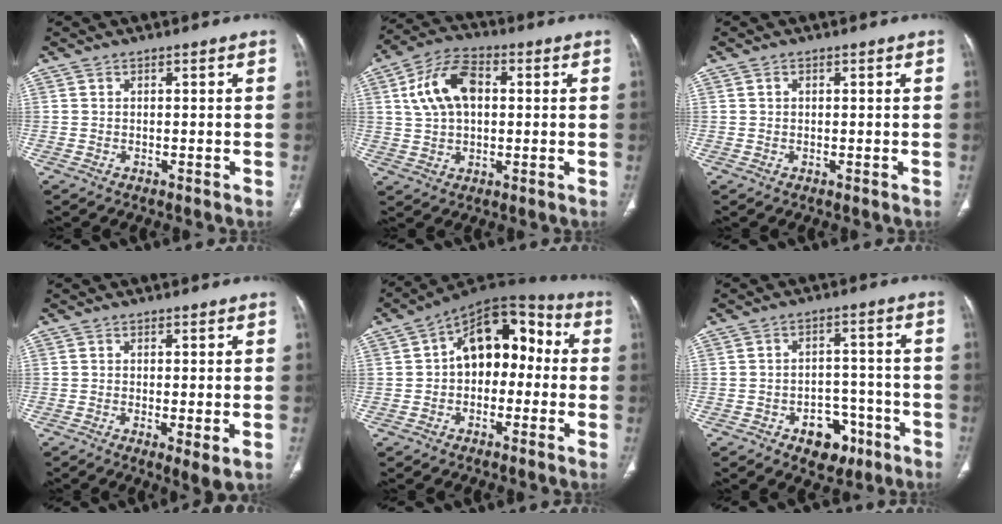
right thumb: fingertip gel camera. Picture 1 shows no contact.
{"total": 11.8, "force": [2.4, 7.3, 8.9], "torque": [-0.161, 0.019, 0.040]}
{"total": 0.5, "force": [0.2, 0.4, 0.2], "torque": [-0.002, 0.001, 0.004]}
{"total": 3.6, "force": [-0.7, 0.8, 3.5], "torque": [-0.065, -0.016, -0.013]}
{"total": 14.5, "force": [0.5, 9.5, 11.0], "torque": [-0.115, 0.048, -0.009]}
{"total": 8.1, "force": [-4.2, 5.6, 4.1], "torque": [-0.021, 0.039, -0.055]}